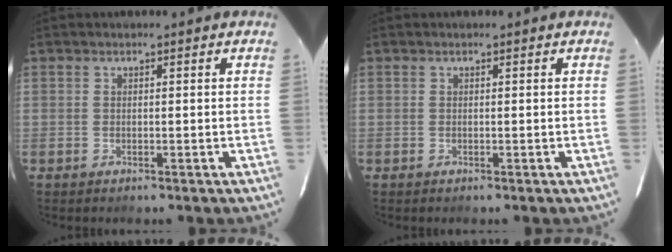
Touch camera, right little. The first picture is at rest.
{"total": 0.0}